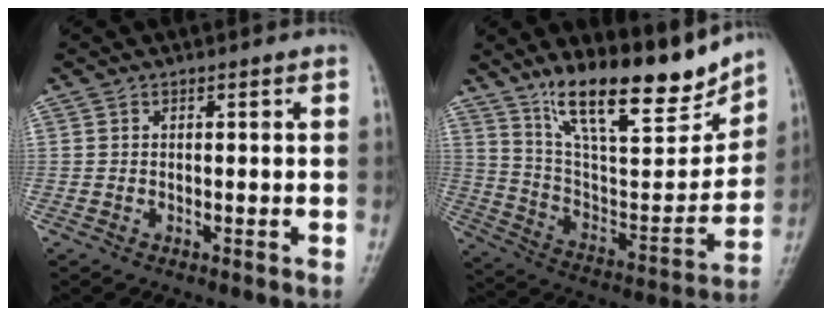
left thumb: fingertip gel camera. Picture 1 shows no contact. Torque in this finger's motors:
{"motor_torque": [4.22, 0.79, 1.48, -1.23, 0.53]}